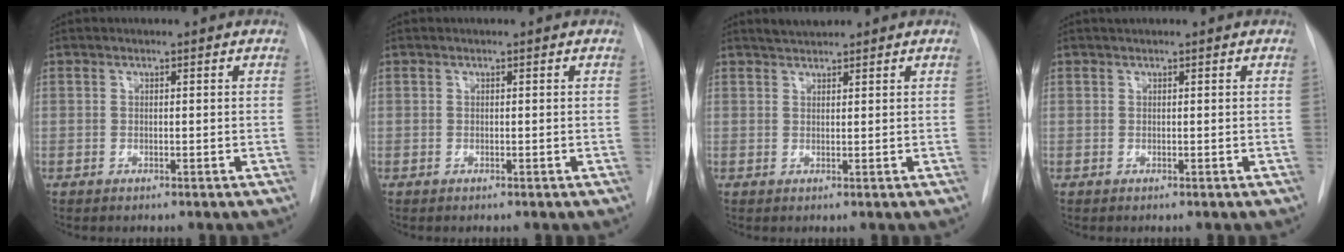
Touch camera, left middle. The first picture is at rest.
{"total": 0.0}
{"total": 1.9, "force": [1.8, 0.4, 0.4], "torque": [-0.009, 0.007, 0.033]}
{"total": 0.6, "force": [0.6, 0.0, 0.2], "torque": [-0.005, 0.012, 0.012]}